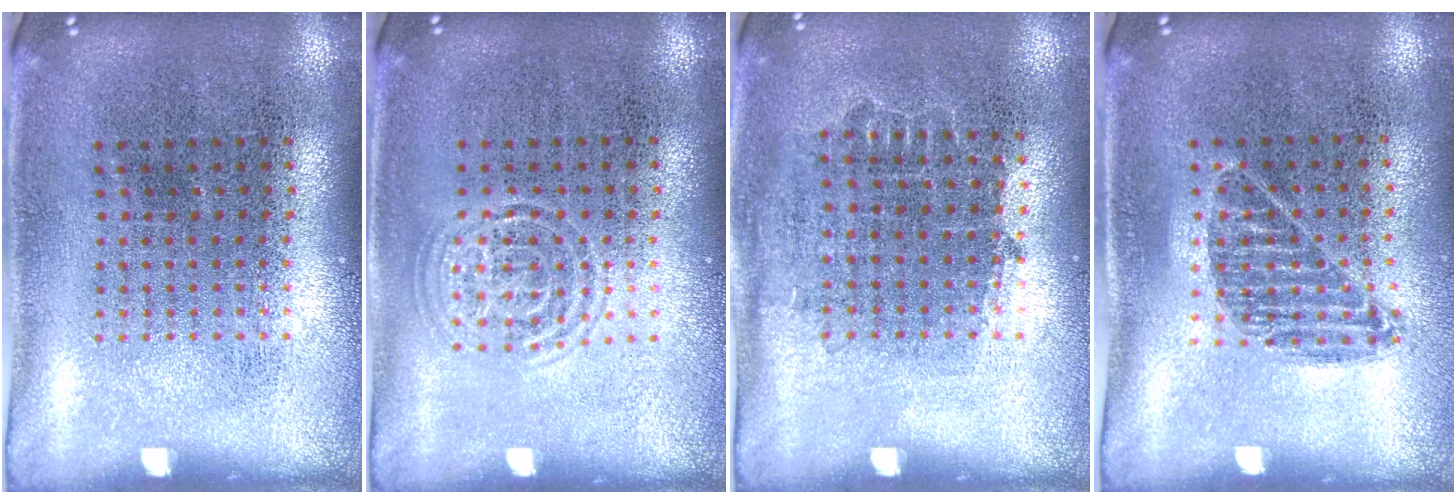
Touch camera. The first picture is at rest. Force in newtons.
{"total": 1.5, "press": 1.5, "slide": 0.1}
{"total": 0.8, "press": 0.7, "slide": 0.3}
{"total": 0.9, "press": 0.8, "slide": 0.4}